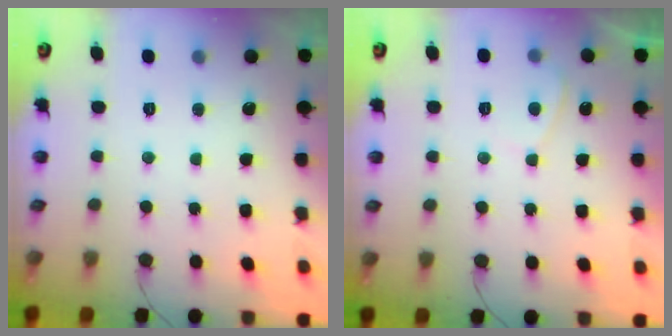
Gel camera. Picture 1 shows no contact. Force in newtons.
{"total": 0.7, "press": 0.5, "slide": 0.4}